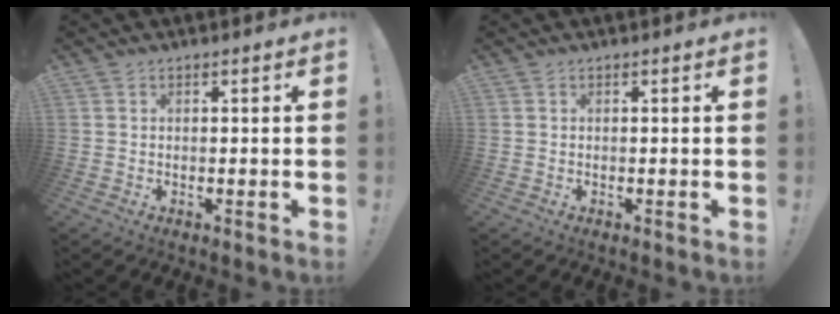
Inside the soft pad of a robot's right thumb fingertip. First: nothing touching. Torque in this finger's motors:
{"motor_torque": [0.00, 0.00, 0.00, 0.00, 0.00]}